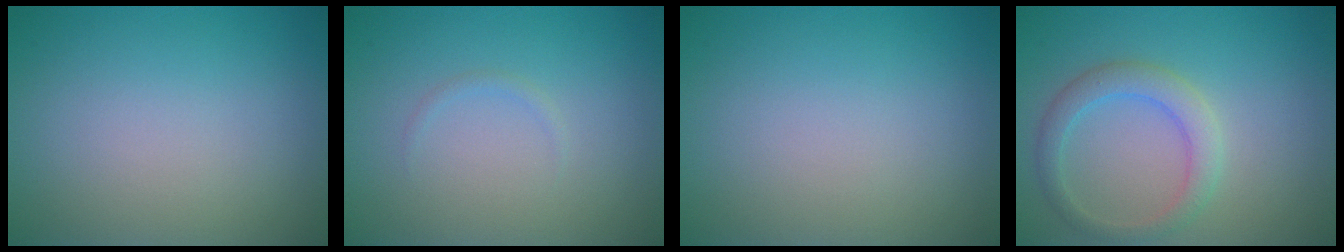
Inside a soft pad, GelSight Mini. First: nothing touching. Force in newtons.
{"total": 0.5, "press": 0.5, "slide": 0.0}
{"total": 0.0}
{"total": 2.9, "press": 2.9, "slide": 0.1}